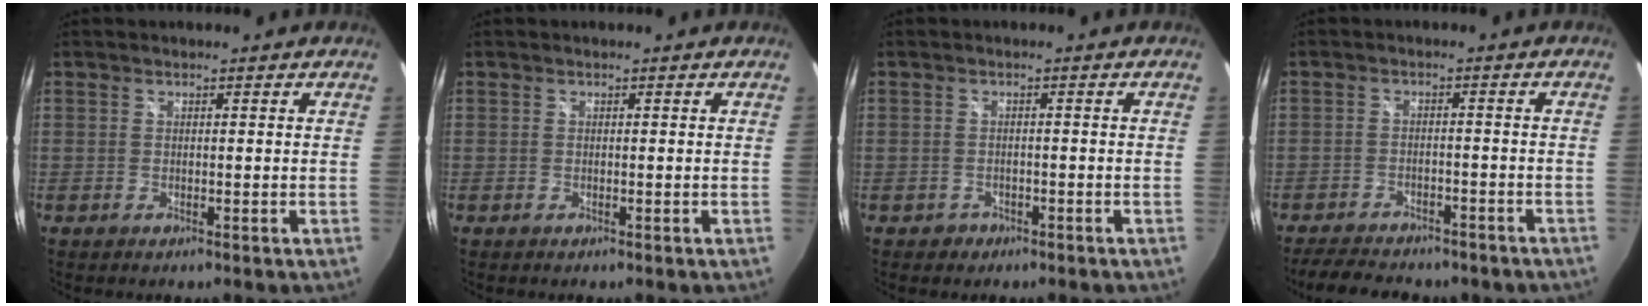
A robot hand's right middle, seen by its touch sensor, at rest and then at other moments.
{"total": 0.0}
{"total": 2.0, "force": [-1.1, 1.6, 0.3], "torque": [-0.012, 0.002, -0.013]}
{"total": 11.6, "force": [-9.5, 4.4, 5.0], "torque": [-0.113, -0.011, -0.133]}